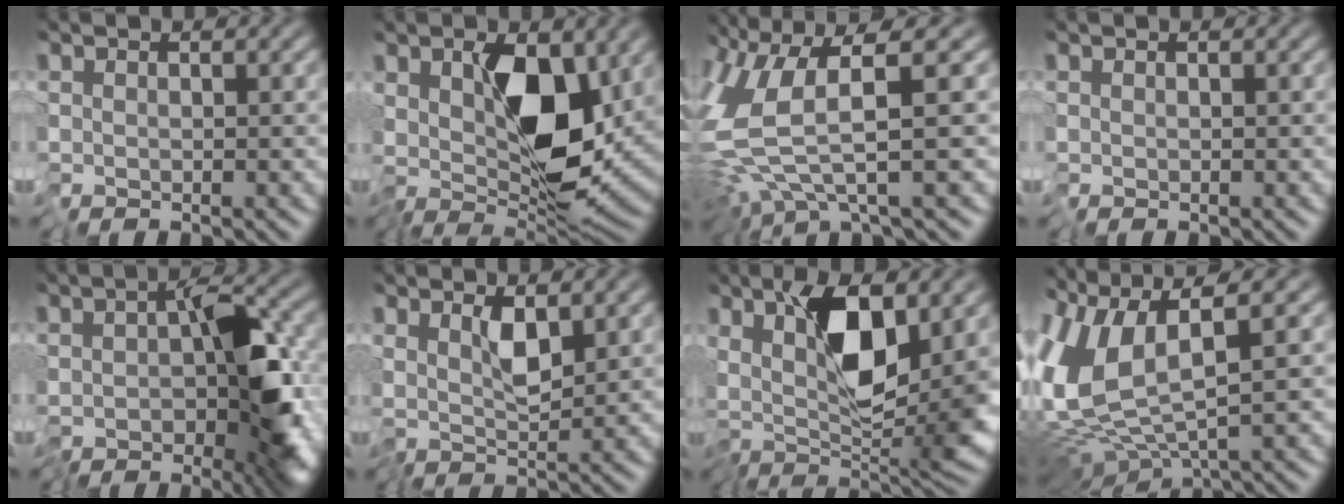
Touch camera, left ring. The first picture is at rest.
{"total": 8.1, "force": [1.1, 3.7, 7.1], "torque": [-0.120, -0.024, 0.021]}
{"total": 7.8, "force": [-0.3, 1.5, 7.6], "torque": [-0.180, -0.019, -0.004]}
{"total": 0.0}
{"total": 9.2, "force": [-1.5, 4.3, 8.0], "torque": [-0.120, -0.004, -0.026]}
{"total": 2.3, "force": [0.9, 0.2, 2.1], "torque": [-0.039, -0.009, 0.020]}
{"total": 9.1, "force": [2.7, 2.6, 8.3], "torque": [-0.140, -0.009, 0.047]}
{"total": 9.4, "force": [1.1, 3.3, 8.7], "torque": [-0.215, -0.006, 0.029]}